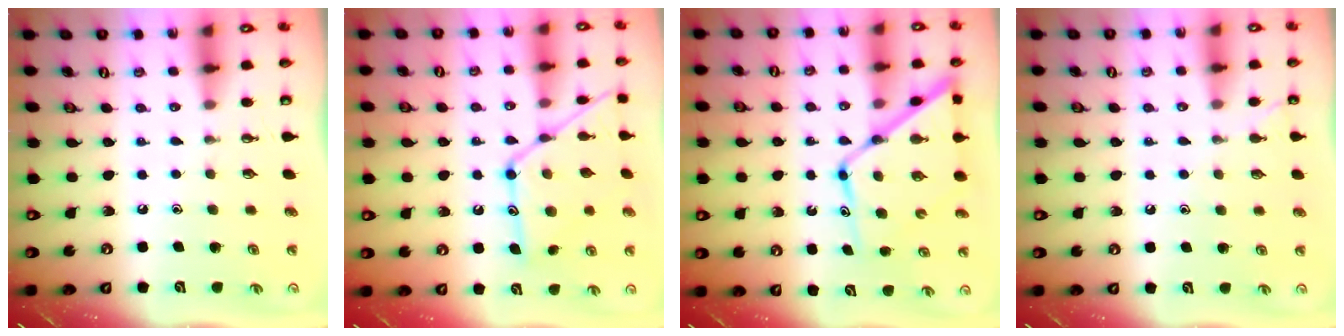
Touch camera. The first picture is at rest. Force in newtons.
{"total": 15.7, "press": 15.7, "slide": 1.2}
{"total": 14.6, "press": 14.6, "slide": 1.2}
{"total": 4.4, "press": 4.4, "slide": 0.3}